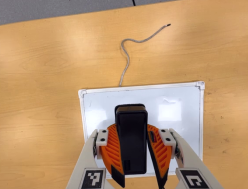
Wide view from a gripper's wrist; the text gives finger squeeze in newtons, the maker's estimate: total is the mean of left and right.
{"total": 11.6, "left": 10.3, "right": 12.9}